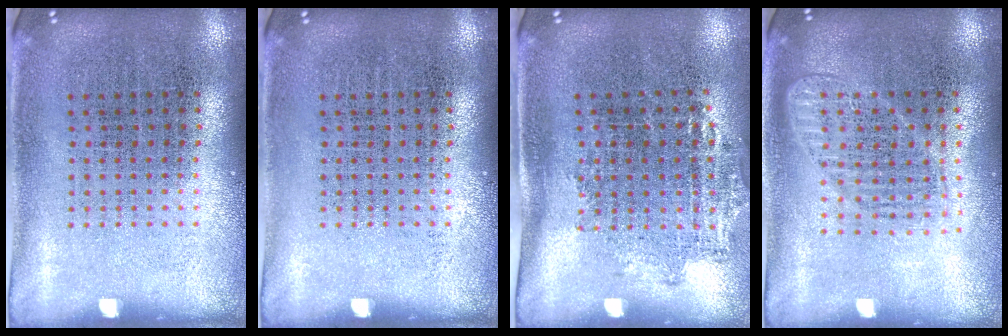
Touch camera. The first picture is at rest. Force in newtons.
{"total": 0.0}
{"total": 1.3, "press": 1.0, "slide": 0.8}
{"total": 1.6, "press": 1.4, "slide": 0.7}